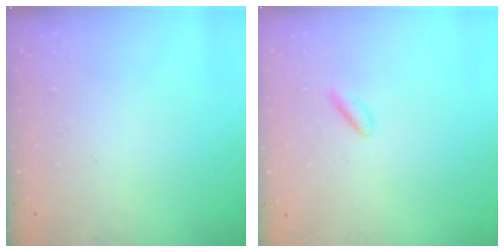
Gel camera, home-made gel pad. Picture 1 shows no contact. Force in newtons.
{"total": 1.5, "press": 1.3, "slide": 0.8}